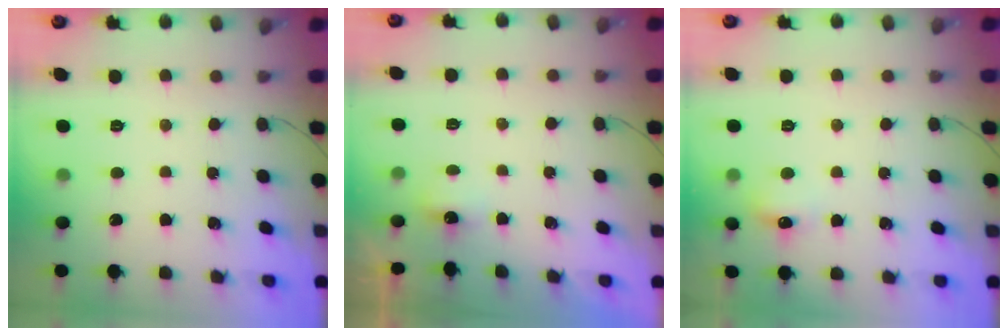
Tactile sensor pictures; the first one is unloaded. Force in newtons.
{"total": 2.2, "press": 2.2, "slide": 0.5}
{"total": 6.0, "press": 5.7, "slide": 1.8}